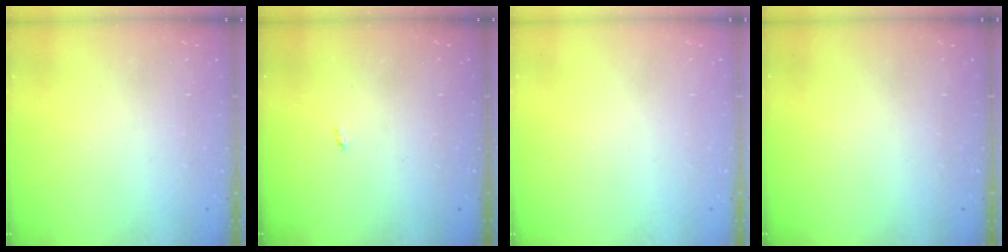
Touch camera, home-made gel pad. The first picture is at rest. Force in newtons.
{"total": 2.1, "press": 2.1, "slide": 0.4}
{"total": 0.0}
{"total": 0.0}